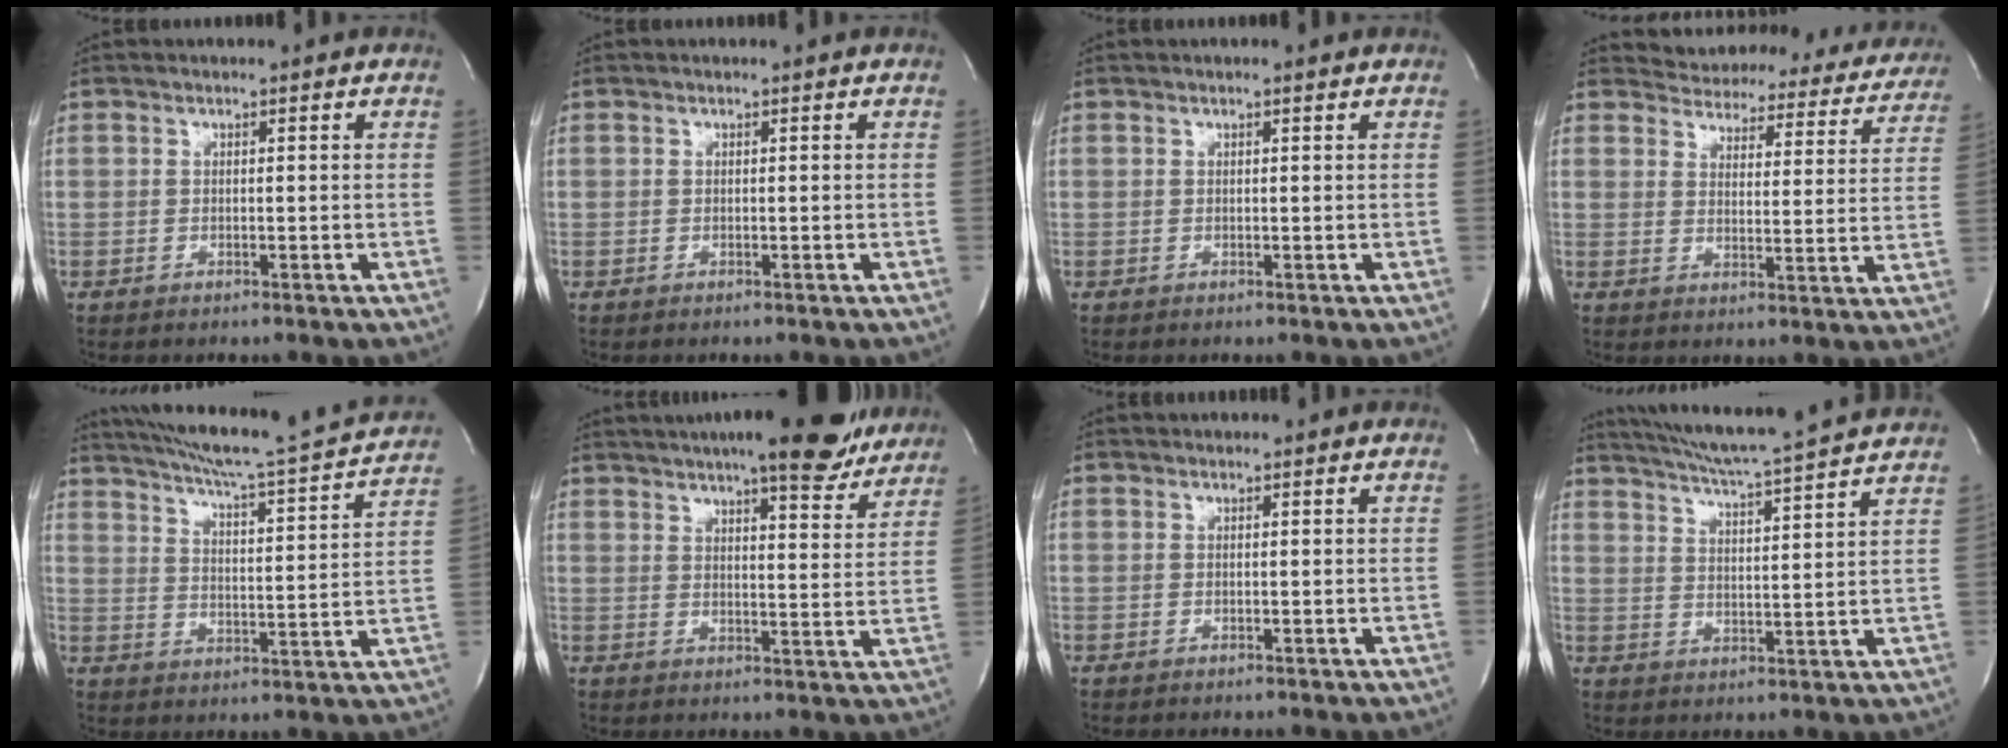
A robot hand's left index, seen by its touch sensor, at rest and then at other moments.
{"total": 0.0}
{"total": 0.0}
{"total": 22.0, "force": [20.7, 6.2, 4.3], "torque": [-0.054, -0.054, 0.233]}
{"total": 21.3, "force": [19.5, 0.2, 8.7], "torque": [-0.142, -0.035, 0.260]}
{"total": 19.2, "force": [16.0, 3.5, 9.9], "torque": [-0.143, 0.006, 0.202]}
{"total": 1.7, "force": [1.7, 0.3, 0.3], "torque": [-0.010, 0.014, 0.018]}
{"total": 16.9, "force": [15.5, -0.9, 6.8], "torque": [-0.126, -0.013, 0.212]}